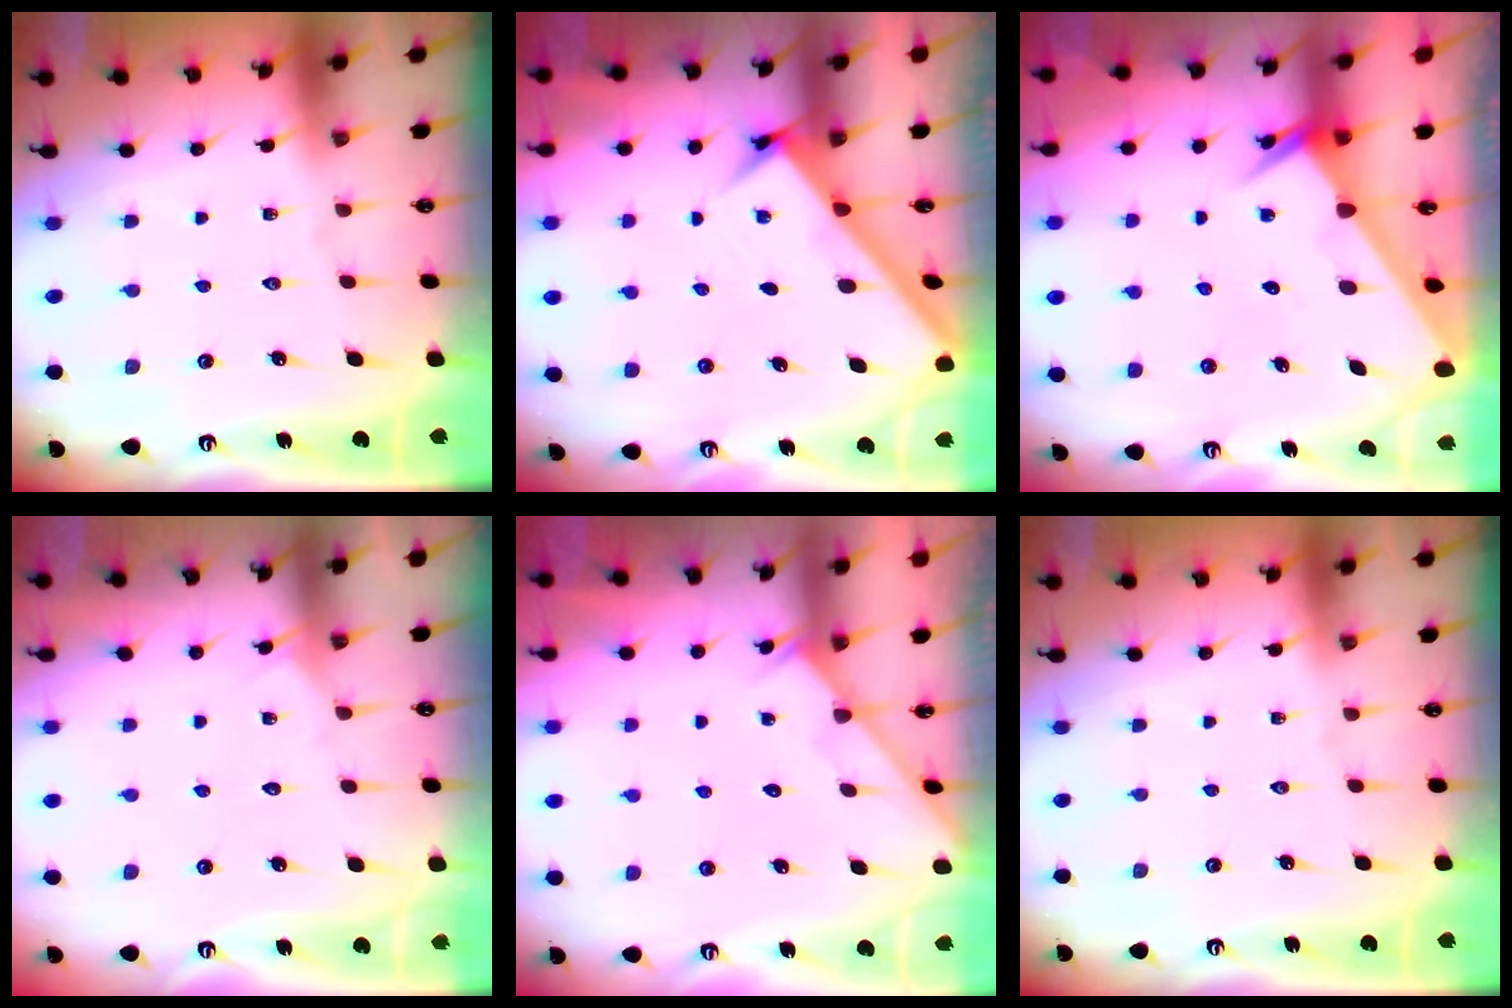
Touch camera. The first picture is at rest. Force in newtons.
{"total": 3.0, "press": 3.0, "slide": 0.4}
{"total": 2.5, "press": 2.5, "slide": 0.1}
{"total": 3.6, "press": 3.6, "slide": 0.4}
{"total": 2.9, "press": 2.9, "slide": 0.3}
{"total": 0.0}